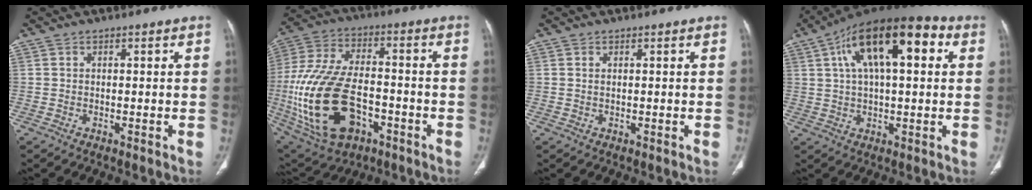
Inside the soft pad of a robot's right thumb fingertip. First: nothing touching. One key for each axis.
{"total": 24.6, "fx": -6.6, "fy": 14.2, "fz": 18.9, "tx": -0.406, "ty": 0.015, "tz": -0.099}
{"total": 0.6, "fx": 0.3, "fy": 0.2, "fz": 0.5, "tx": -0.013, "ty": 0.003, "tz": 0.007}
{"total": 20.4, "fx": 6.7, "fy": 8.7, "fz": 17.2, "tx": -0.269, "ty": 0.022, "tz": 0.102}